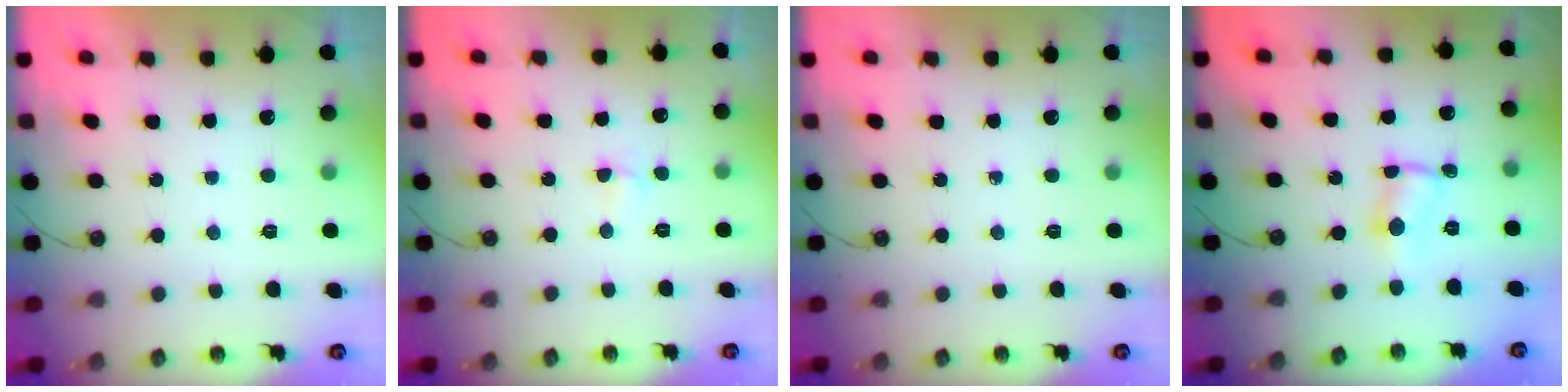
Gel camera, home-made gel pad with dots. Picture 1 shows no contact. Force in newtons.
{"total": 3.0, "press": 2.9, "slide": 0.7}
{"total": 0.0}
{"total": 1.0, "press": 0.8, "slide": 0.5}